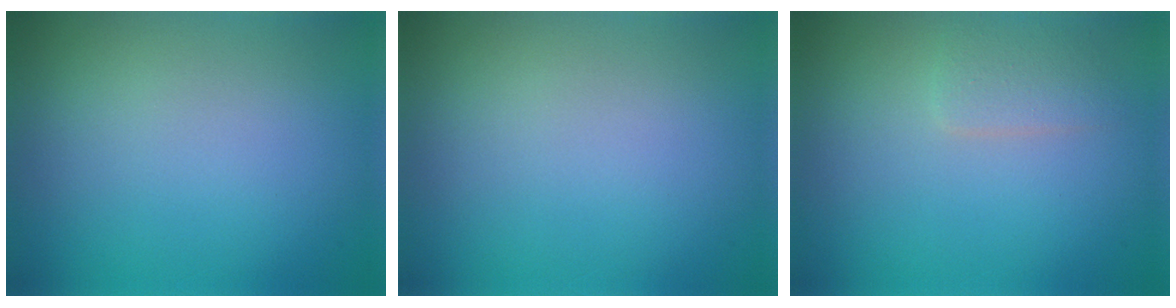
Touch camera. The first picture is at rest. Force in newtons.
{"total": 0.0}
{"total": 1.8, "press": 1.8, "slide": 0.0}